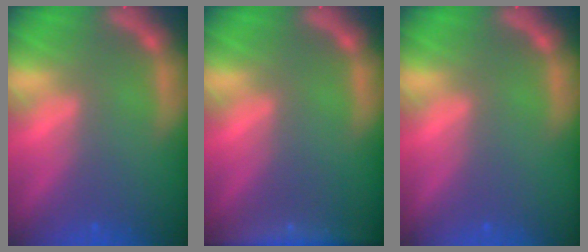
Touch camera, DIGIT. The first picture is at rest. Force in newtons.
{"total": 6.0}
{"total": 0.0}